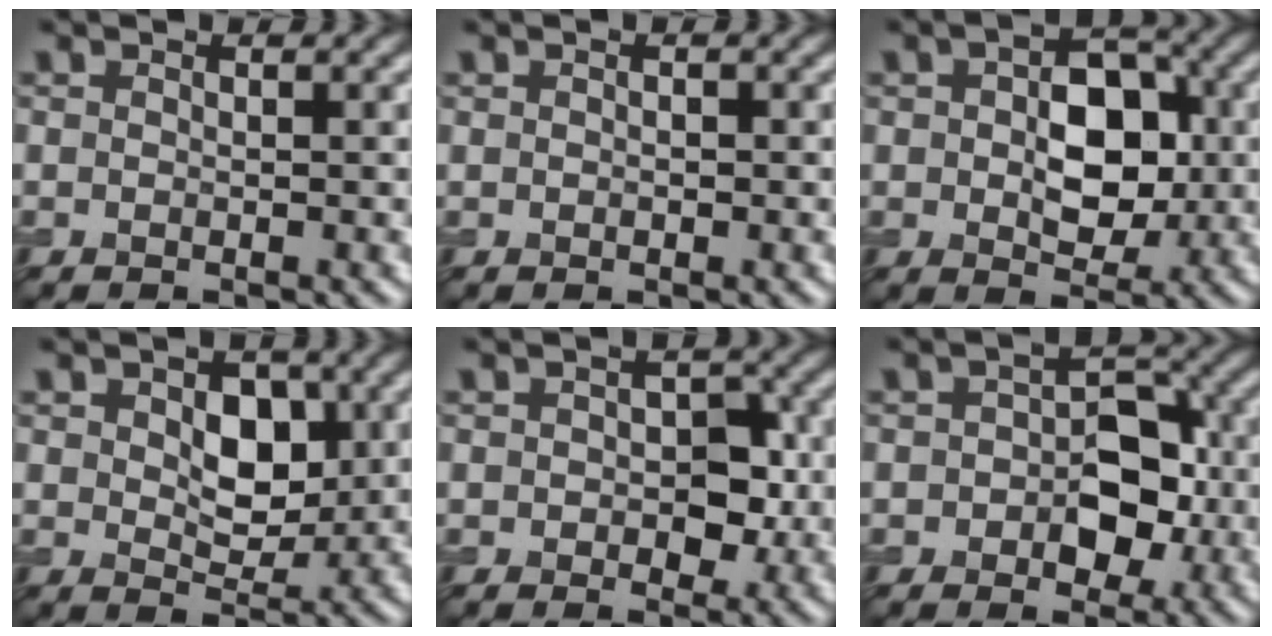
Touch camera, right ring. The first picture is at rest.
{"total": 0.0}
{"total": 6.4, "force": [0.4, 4.2, 4.8], "torque": [-0.076, 0.003, 0.011]}
{"total": 4.5, "force": [1.1, 2.9, 3.3], "torque": [-0.057, -0.001, 0.024]}
{"total": 3.6, "force": [0.2, 2.3, 2.7], "torque": [-0.038, 0.000, 0.004]}
{"total": 5.6, "force": [-0.4, 3.7, 4.2], "torque": [-0.056, 0.004, -0.006]}